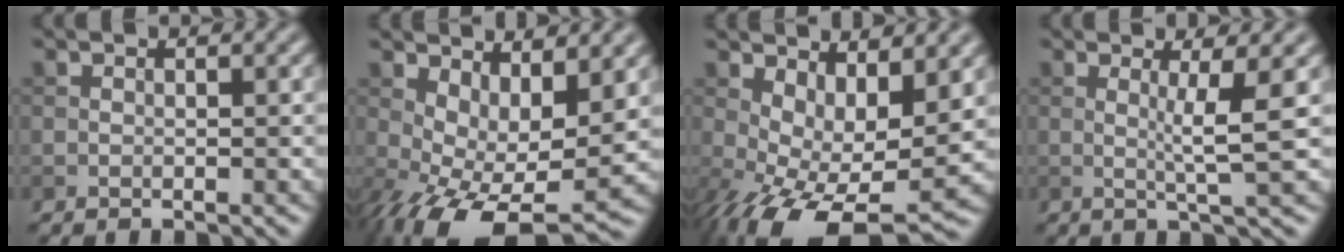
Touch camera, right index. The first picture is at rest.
{"total": 10.3, "force": [-0.8, 4.7, 9.2], "torque": [-0.152, -0.015, -0.003]}
{"total": 11.4, "force": [-1.3, 5.1, 10.1], "torque": [-0.169, -0.017, -0.006]}
{"total": 3.3, "force": [0.5, 0.3, 3.2], "torque": [-0.055, -0.006, 0.008]}